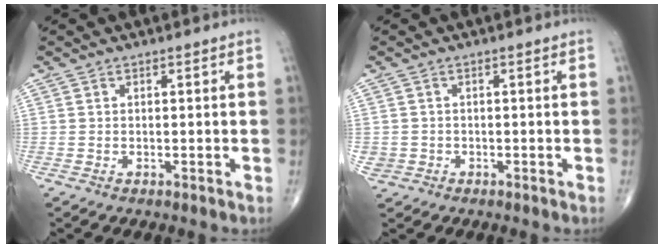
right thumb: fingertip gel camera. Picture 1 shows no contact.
{"total": 2.2, "force": [-0.4, 2.1, 0.5], "torque": [-0.005, 0.006, -0.003]}